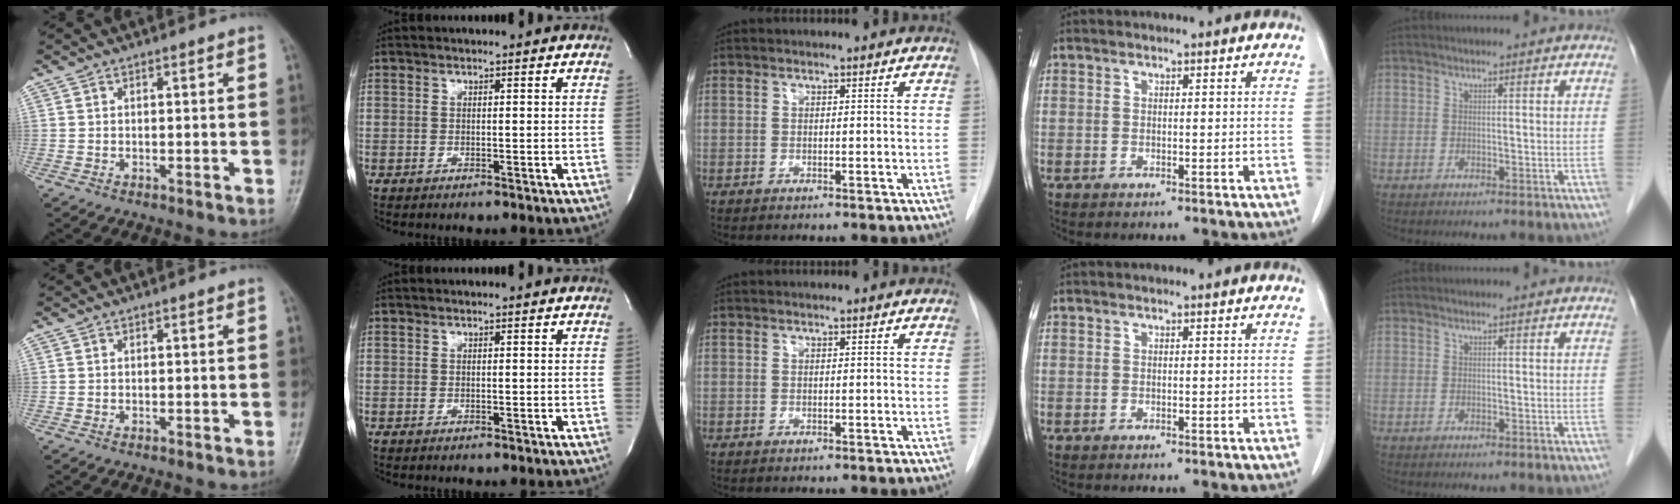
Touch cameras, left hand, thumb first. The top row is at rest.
{}